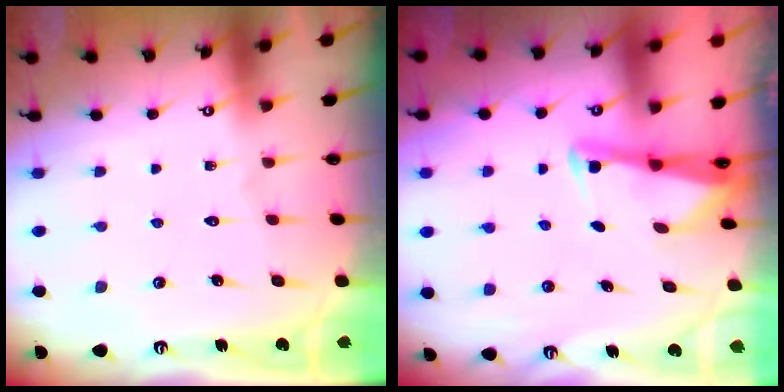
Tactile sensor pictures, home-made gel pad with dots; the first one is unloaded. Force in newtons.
{"total": 2.7, "press": 2.6, "slide": 0.2}